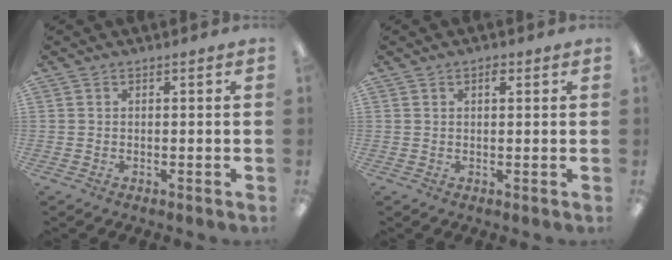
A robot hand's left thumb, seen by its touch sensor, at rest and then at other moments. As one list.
[{"total": 2.0, "force": [1.1, 1.0, 1.3], "torque": [-0.012, -0.002, 0.015]}]